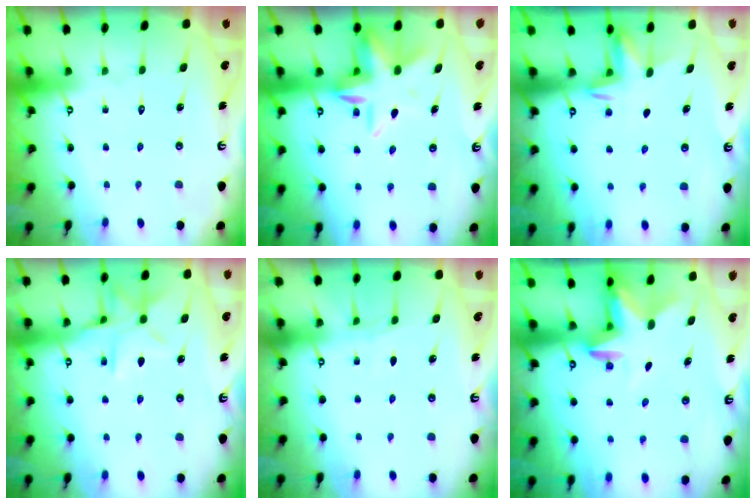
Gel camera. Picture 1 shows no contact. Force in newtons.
{"total": 9.1, "press": 8.7, "slide": 2.6}
{"total": 2.6, "press": 2.6, "slide": 0.4}
{"total": 11.2, "press": 11.2, "slide": 0.9}
{"total": 3.7, "press": 3.7, "slide": 0.6}
{"total": 2.7, "press": 2.6, "slide": 0.6}